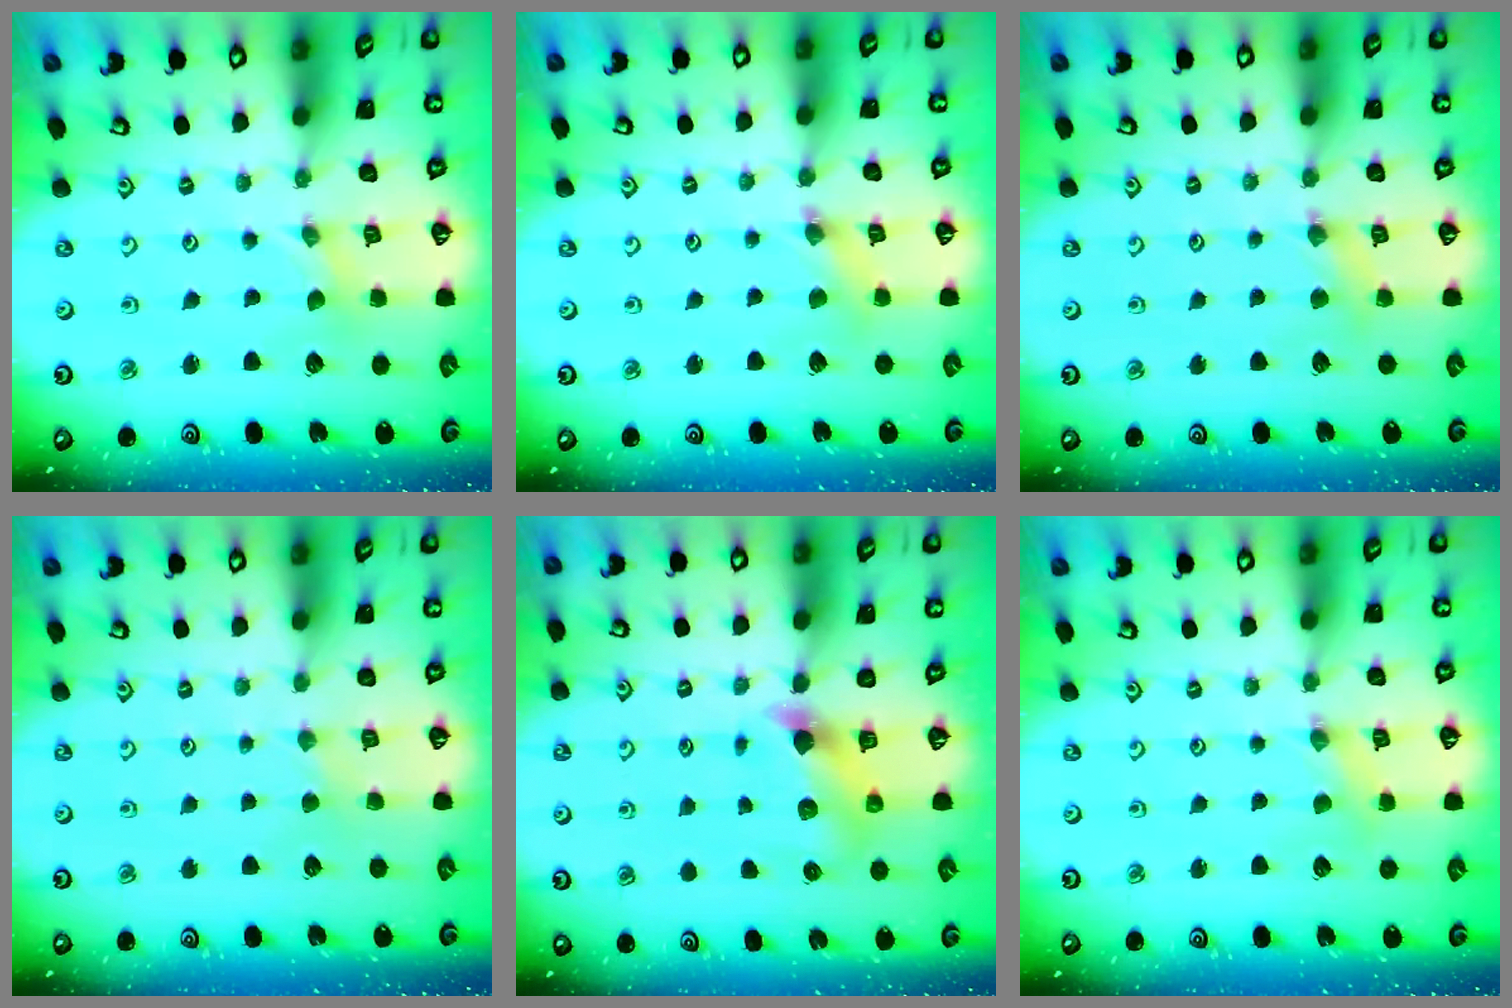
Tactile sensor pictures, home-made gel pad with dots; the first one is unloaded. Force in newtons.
{"total": 2.5, "press": 2.4, "slide": 0.3}
{"total": 4.8, "press": 4.8, "slide": 0.5}
{"total": 1.7, "press": 1.6, "slide": 0.4}
{"total": 6.1, "press": 6.1, "slide": 0.2}
{"total": 1.1, "press": 1.1, "slide": 0.2}